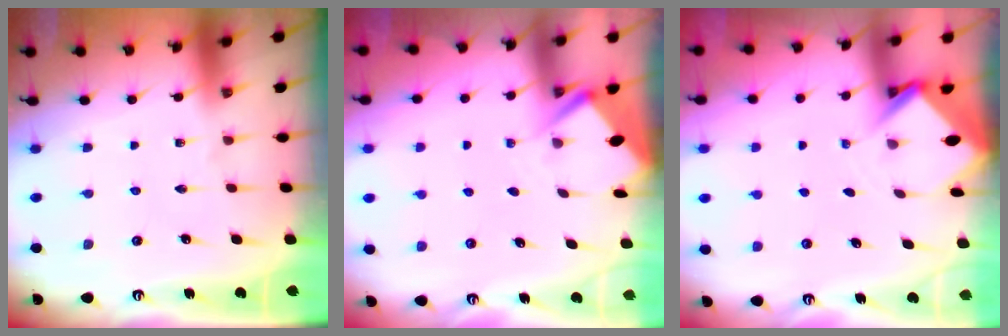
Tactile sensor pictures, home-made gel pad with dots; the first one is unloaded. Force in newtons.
{"total": 2.7, "press": 2.7, "slide": 0.3}
{"total": 2.9, "press": 2.9, "slide": 0.2}